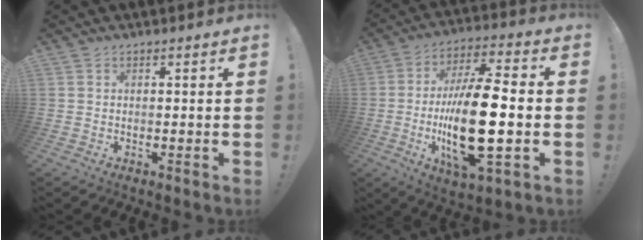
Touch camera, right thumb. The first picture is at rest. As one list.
[{"total": 22.5, "force": [-3.1, 7.1, 21.1], "torque": [-0.401, -0.004, -0.053]}]